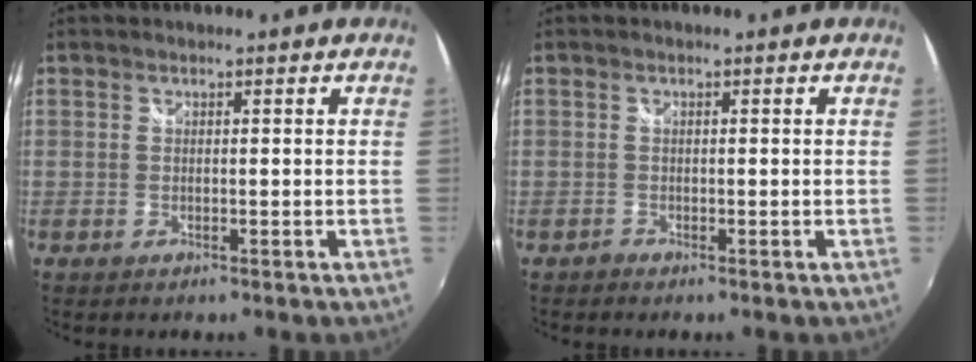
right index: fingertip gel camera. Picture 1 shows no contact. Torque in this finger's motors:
{"motor_torque": [-0.32, -0.04, -0.11, -0.05]}